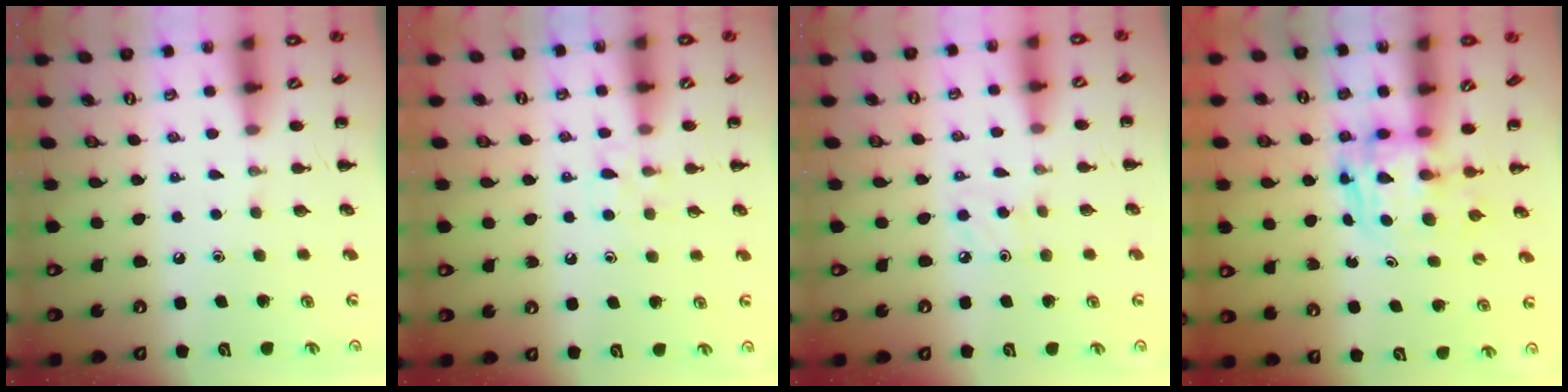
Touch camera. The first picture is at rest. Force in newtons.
{"total": 5.8, "press": 5.6, "slide": 1.7}
{"total": 4.0, "press": 3.8, "slide": 1.1}
{"total": 2.6, "press": 2.6, "slide": 0.2}